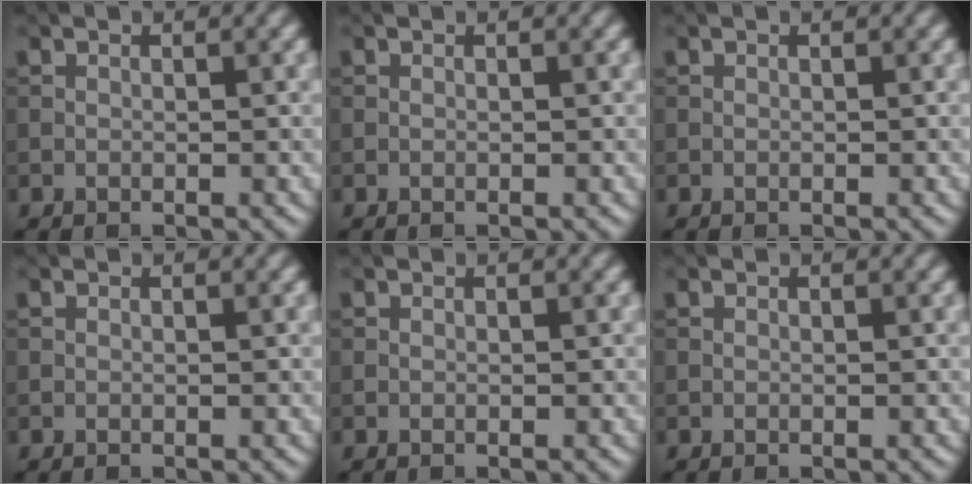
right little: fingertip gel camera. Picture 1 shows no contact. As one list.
[{"total": 0.0}, {"total": 0.0}, {"total": 0.0}, {"total": 0.0}, {"total": 0.0}]